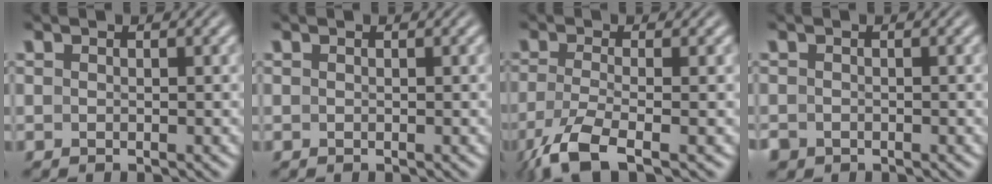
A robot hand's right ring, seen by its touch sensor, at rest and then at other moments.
{"total": 0.0}
{"total": 6.1, "force": [-4.1, 1.9, 4.1], "torque": [-0.095, -0.040, -0.043]}
{"total": 1.8, "force": [-1.4, 1.2, 0.3], "torque": [-0.013, -0.019, -0.014]}